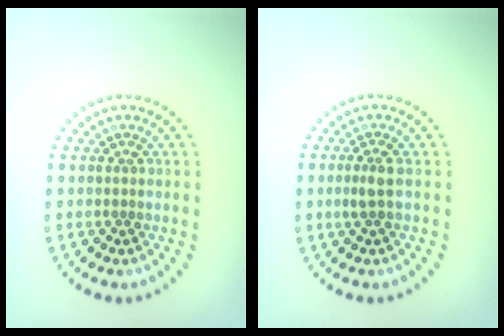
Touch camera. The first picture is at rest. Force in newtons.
{"total": 1.5, "press": 1.4, "slide": 0.7}